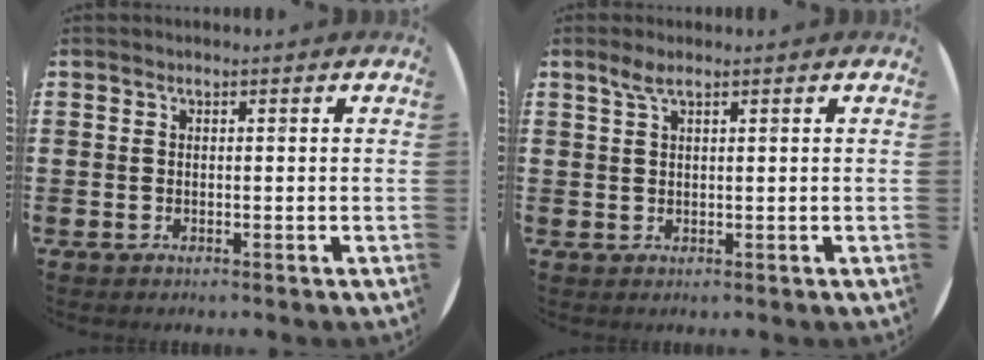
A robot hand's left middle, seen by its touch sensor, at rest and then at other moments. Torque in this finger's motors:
{"motor_torque": [0.32, -0.24, 0.02, 0.01]}